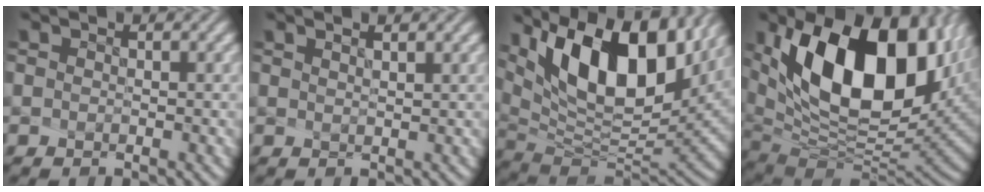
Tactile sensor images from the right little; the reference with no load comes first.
{"total": 1.8, "force": [1.2, 0.1, 1.3], "torque": [-0.029, 0.000, 0.033]}
{"total": 14.3, "force": [7.3, 5.7, 10.9], "torque": [-0.189, 0.019, 0.130]}
{"total": 16.0, "force": [4.8, 8.4, 12.8], "torque": [-0.190, -0.003, 0.080]}